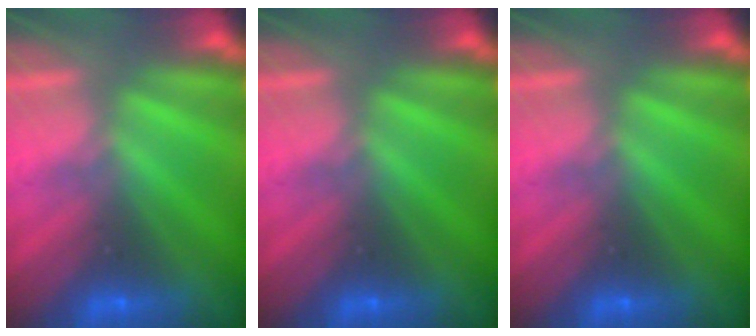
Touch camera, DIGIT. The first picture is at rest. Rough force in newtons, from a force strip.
{"total": 0.0}
{"total": 0.0}